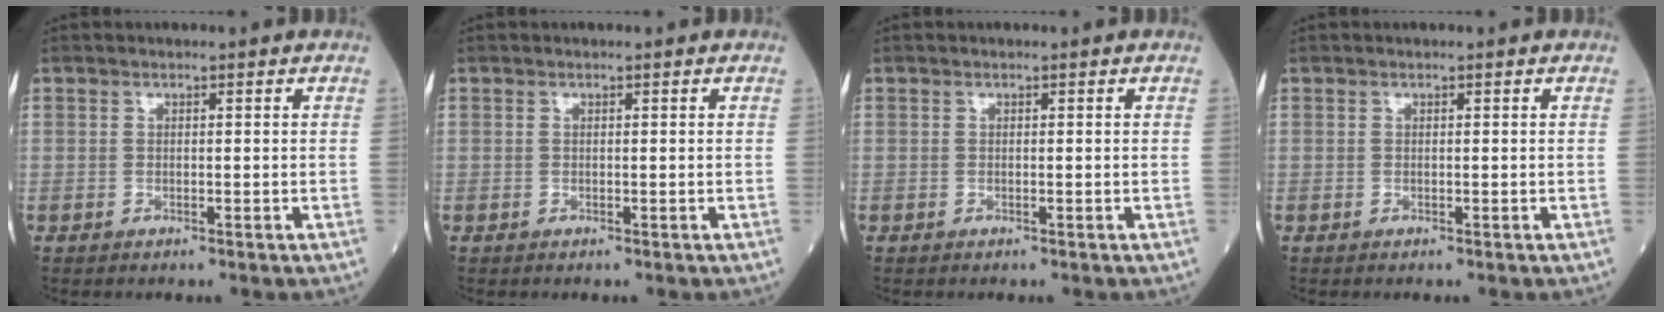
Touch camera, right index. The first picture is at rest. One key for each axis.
{"total": 0.0}
{"total": 0.0}
{"total": 0.0}